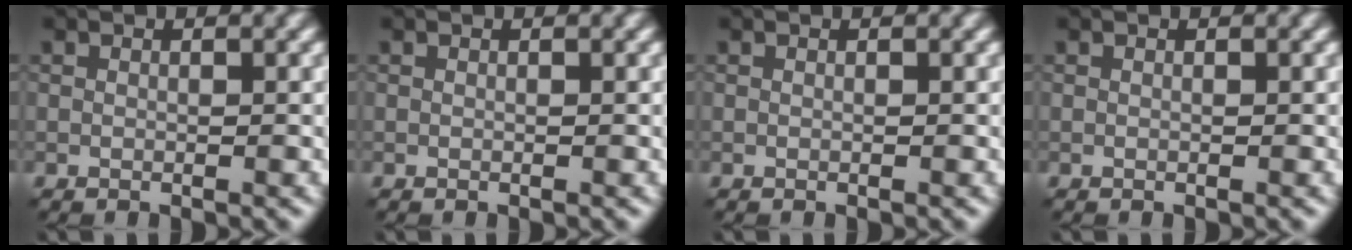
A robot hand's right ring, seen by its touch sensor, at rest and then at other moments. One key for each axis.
{"total": 0.0}
{"total": 0.0}
{"total": 0.0}